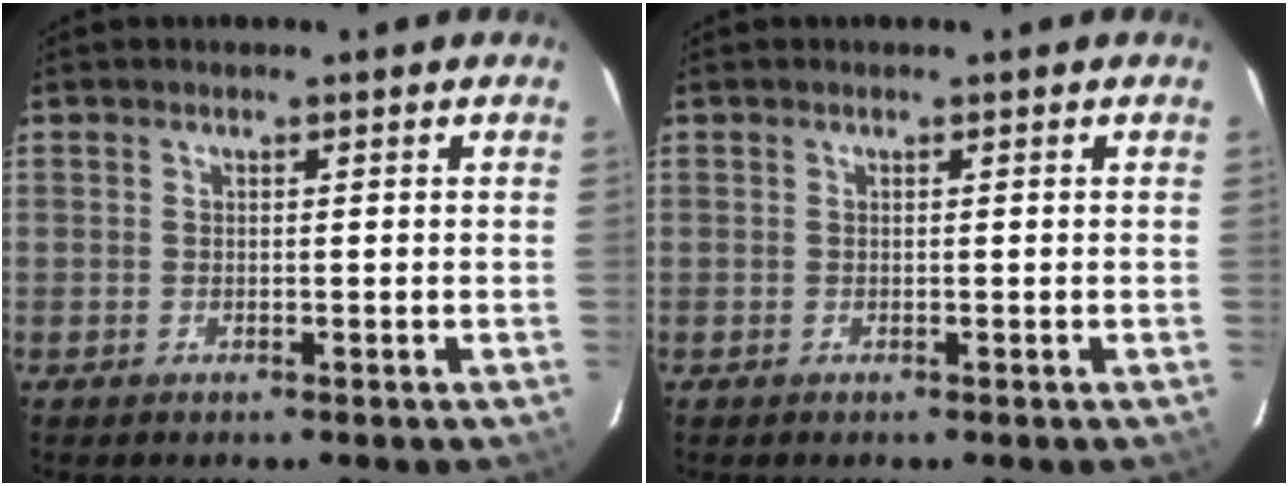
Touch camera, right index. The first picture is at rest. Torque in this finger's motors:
{"motor_torque": [0.00, 0.00, 0.00, 0.00]}